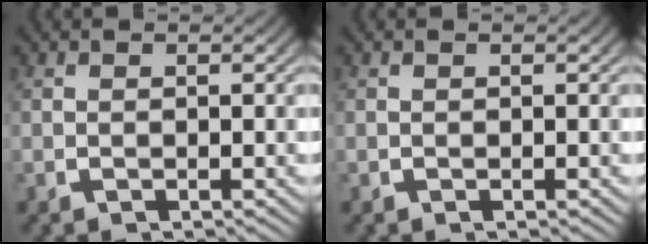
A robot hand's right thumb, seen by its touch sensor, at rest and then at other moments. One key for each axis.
{"total": 0.0}